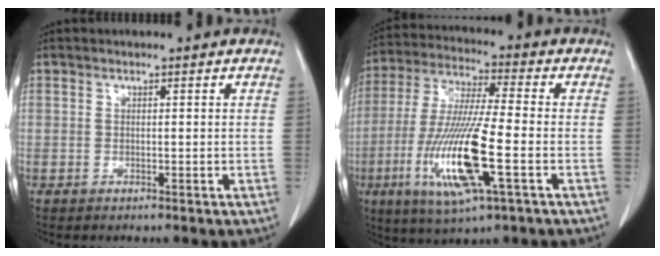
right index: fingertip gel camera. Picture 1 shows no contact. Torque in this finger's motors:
{"motor_torque": [2.14, 0.00, 0.57, 0.18]}